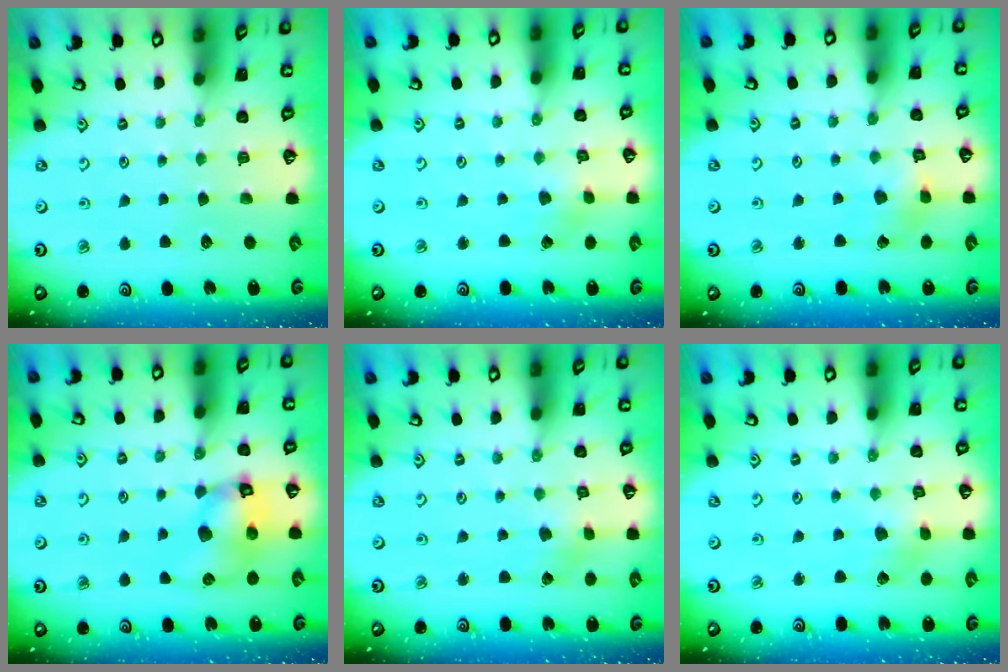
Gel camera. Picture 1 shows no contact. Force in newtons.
{"total": 1.3, "press": 1.3, "slide": 0.1}
{"total": 3.3, "press": 3.3, "slide": 0.3}
{"total": 10.7, "press": 10.6, "slide": 1.4}
{"total": 1.8, "press": 1.8, "slide": 0.3}
{"total": 2.9, "press": 2.9, "slide": 0.1}